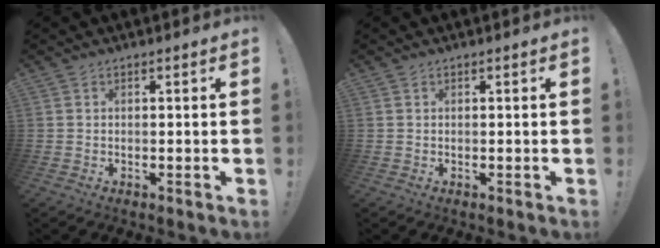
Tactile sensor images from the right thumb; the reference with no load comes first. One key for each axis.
{"total": 0.0}